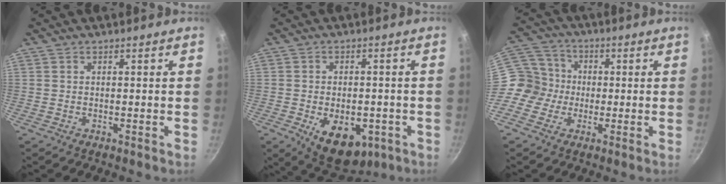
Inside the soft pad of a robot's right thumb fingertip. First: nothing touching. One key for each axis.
{"total": 12.5, "fx": -4.3, "fy": 7.6, "fz": 8.9, "tx": -0.095, "ty": 0.003, "tz": -0.044}
{"total": 9.1, "fx": -1.2, "fy": 8.6, "fz": 2.7, "tx": -0.014, "ty": 0.029, "tz": -0.045}